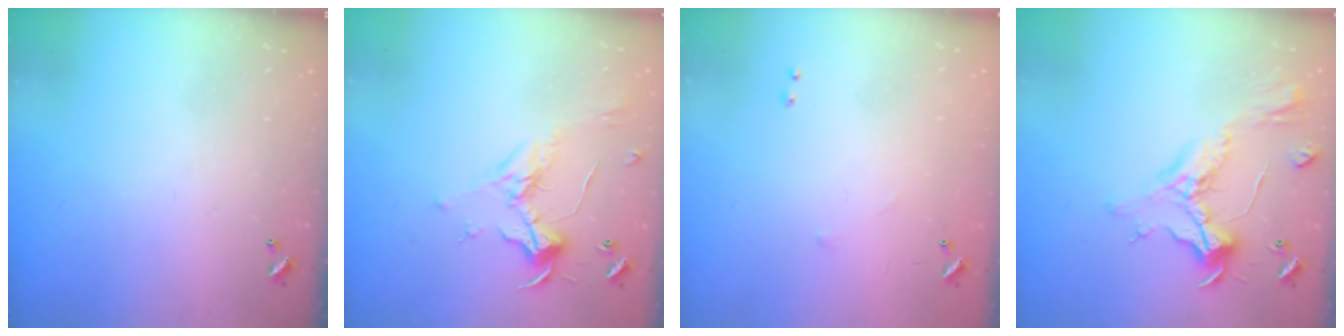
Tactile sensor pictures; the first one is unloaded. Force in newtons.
{"total": 0.7, "press": 0.2, "slide": 0.7}
{"total": 6.5, "press": 6.5, "slide": 0.7}
{"total": 1.1, "press": 0.5, "slide": 1.0}